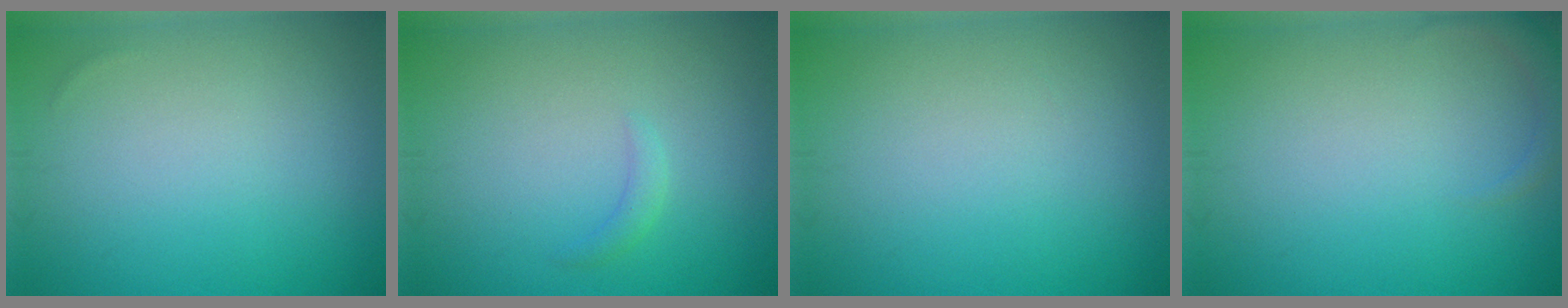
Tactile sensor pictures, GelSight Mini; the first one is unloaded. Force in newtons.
{"total": 0.9, "press": 0.9, "slide": 0.1}
{"total": 0.0}
{"total": 1.4, "press": 1.4, "slide": 0.1}